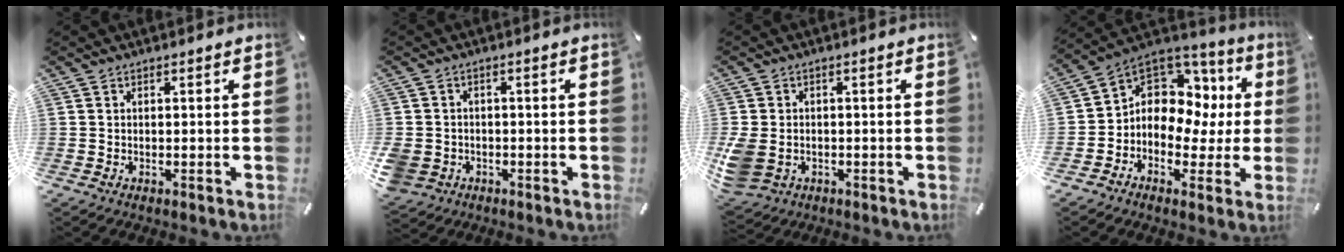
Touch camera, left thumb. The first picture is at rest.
{"total": 4.7, "force": [-1.6, 4.1, 1.7], "torque": [-0.047, 0.003, -0.030]}
{"total": 6.6, "force": [-1.4, 5.1, 4.0], "torque": [-0.104, 0.000, -0.026]}
{"total": 9.6, "force": [2.0, 8.2, 4.5], "torque": [-0.082, -0.027, 0.040]}